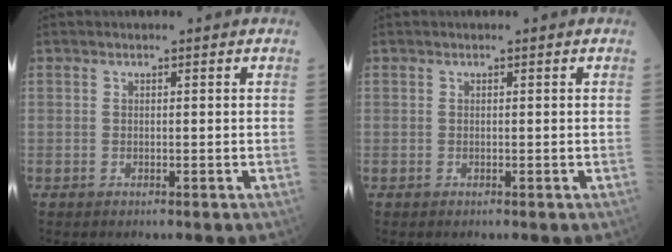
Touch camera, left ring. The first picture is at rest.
{"total": 0.0}